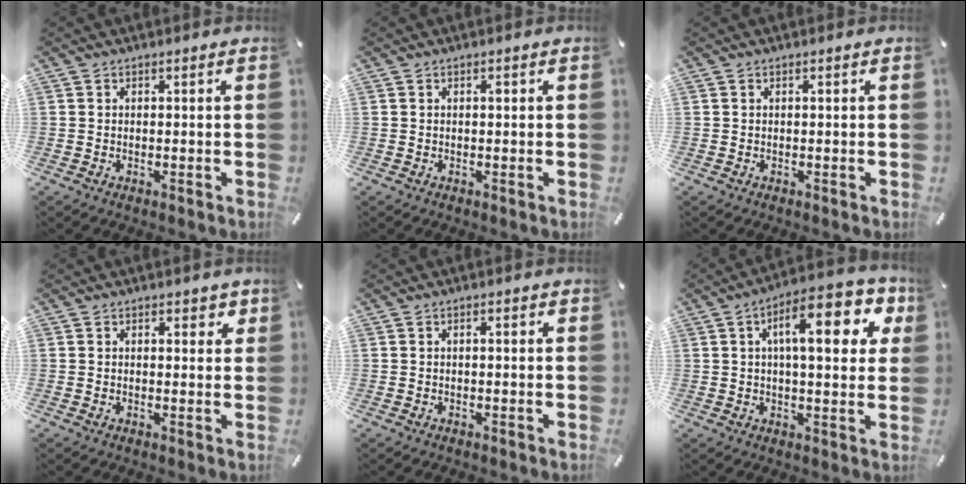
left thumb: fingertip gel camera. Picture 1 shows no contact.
{"total": 0.6, "force": [0.1, 0.3, 0.5], "torque": [-0.010, 0.001, 0.002]}
{"total": 0.0}
{"total": 2.0, "force": [1.0, 1.3, 1.2], "torque": [-0.009, -0.001, 0.013]}
{"total": 1.0, "force": [-0.1, 0.3, 1.0], "torque": [-0.017, 0.002, -0.002]}
{"total": 16.6, "force": [6.0, 6.3, 14.1], "torque": [-0.214, -0.007, 0.092]}